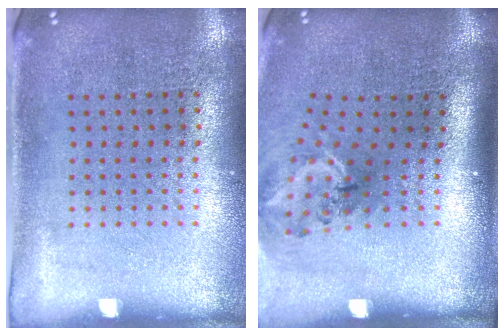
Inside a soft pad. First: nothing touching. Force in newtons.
{"total": 1.7, "press": 1.2, "slide": 1.3}